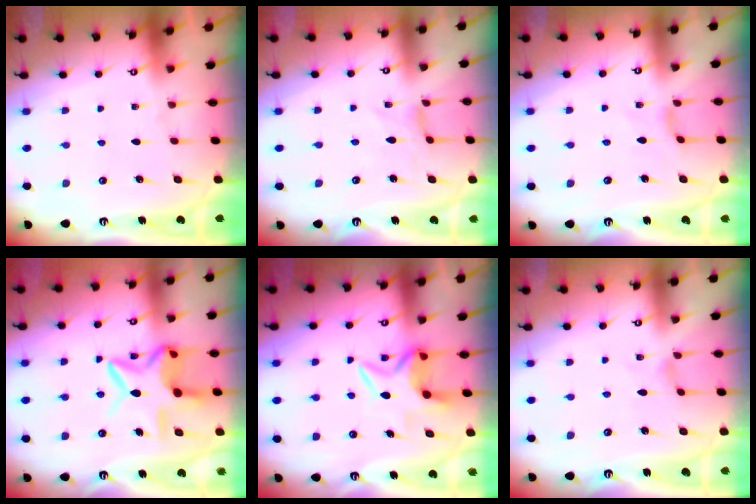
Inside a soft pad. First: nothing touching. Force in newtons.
{"total": 0.0}
{"total": 1.5, "press": 1.4, "slide": 0.4}
{"total": 12.1, "press": 12.0, "slide": 1.0}
{"total": 6.4, "press": 6.4, "slide": 0.9}
{"total": 0.0}